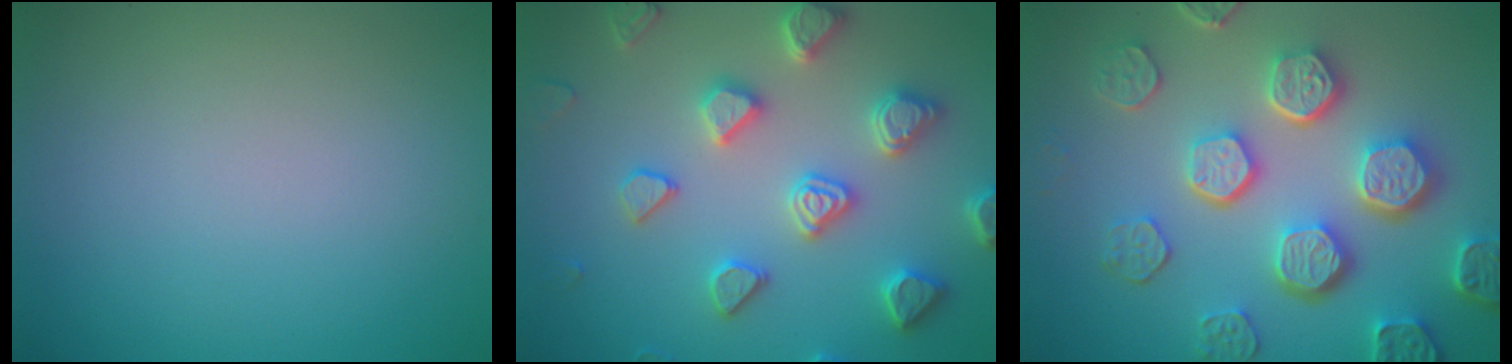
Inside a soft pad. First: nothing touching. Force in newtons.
{"total": 4.9, "press": 4.8, "slide": 0.7}
{"total": 7.6, "press": 5.9, "slide": 4.8}